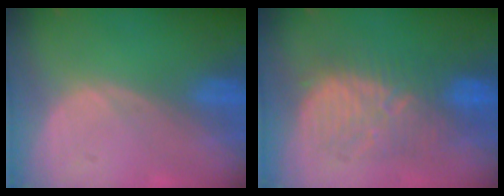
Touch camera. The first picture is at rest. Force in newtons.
{"total": 9.1, "press": 9.1, "slide": 0.3}